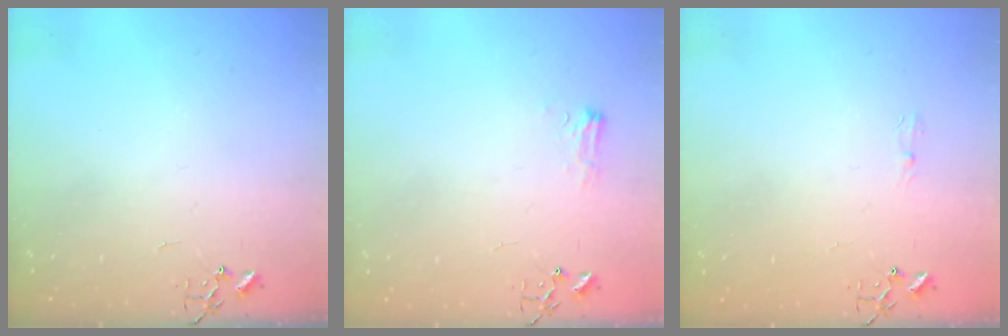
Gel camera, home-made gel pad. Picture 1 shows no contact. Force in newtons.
{"total": 7.3, "press": 7.2, "slide": 0.9}
{"total": 5.5, "press": 5.4, "slide": 0.6}